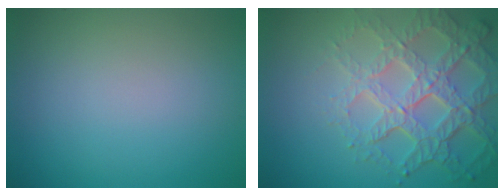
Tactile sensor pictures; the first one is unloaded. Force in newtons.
{"total": 7.5, "press": 5.2, "slide": 5.4}